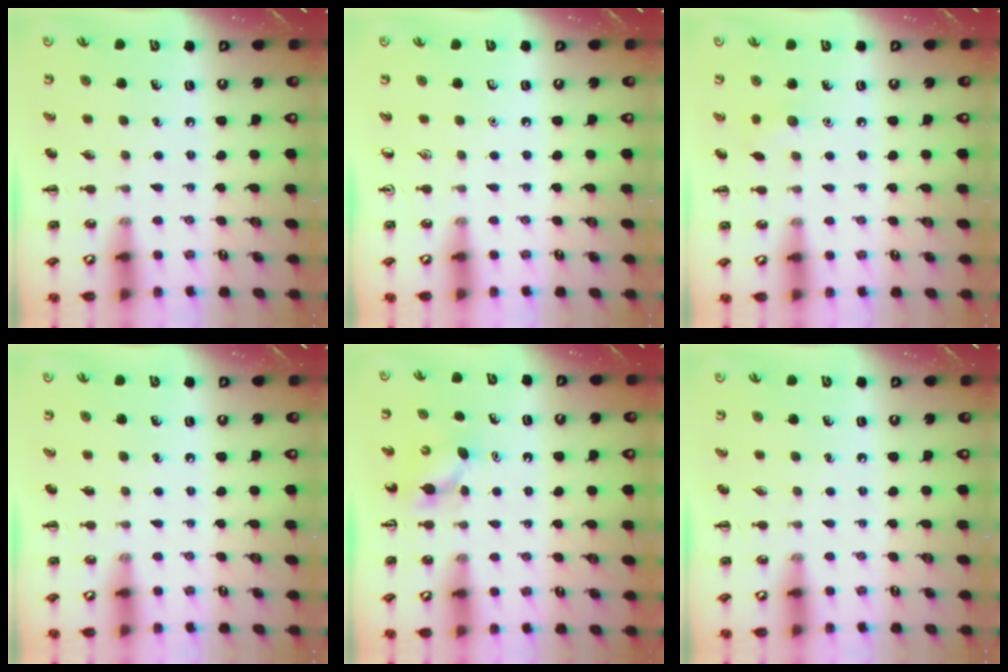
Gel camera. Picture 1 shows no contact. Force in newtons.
{"total": 0.0}
{"total": 5.1, "press": 4.9, "slide": 1.5}
{"total": 0.0}
{"total": 3.8, "press": 3.7, "slide": 1.1}
{"total": 0.0}